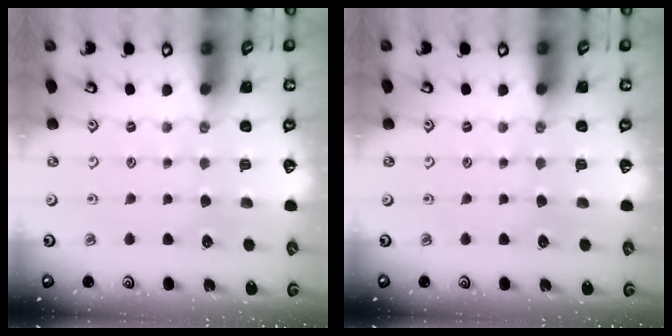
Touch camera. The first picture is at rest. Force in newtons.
{"total": 0.0}